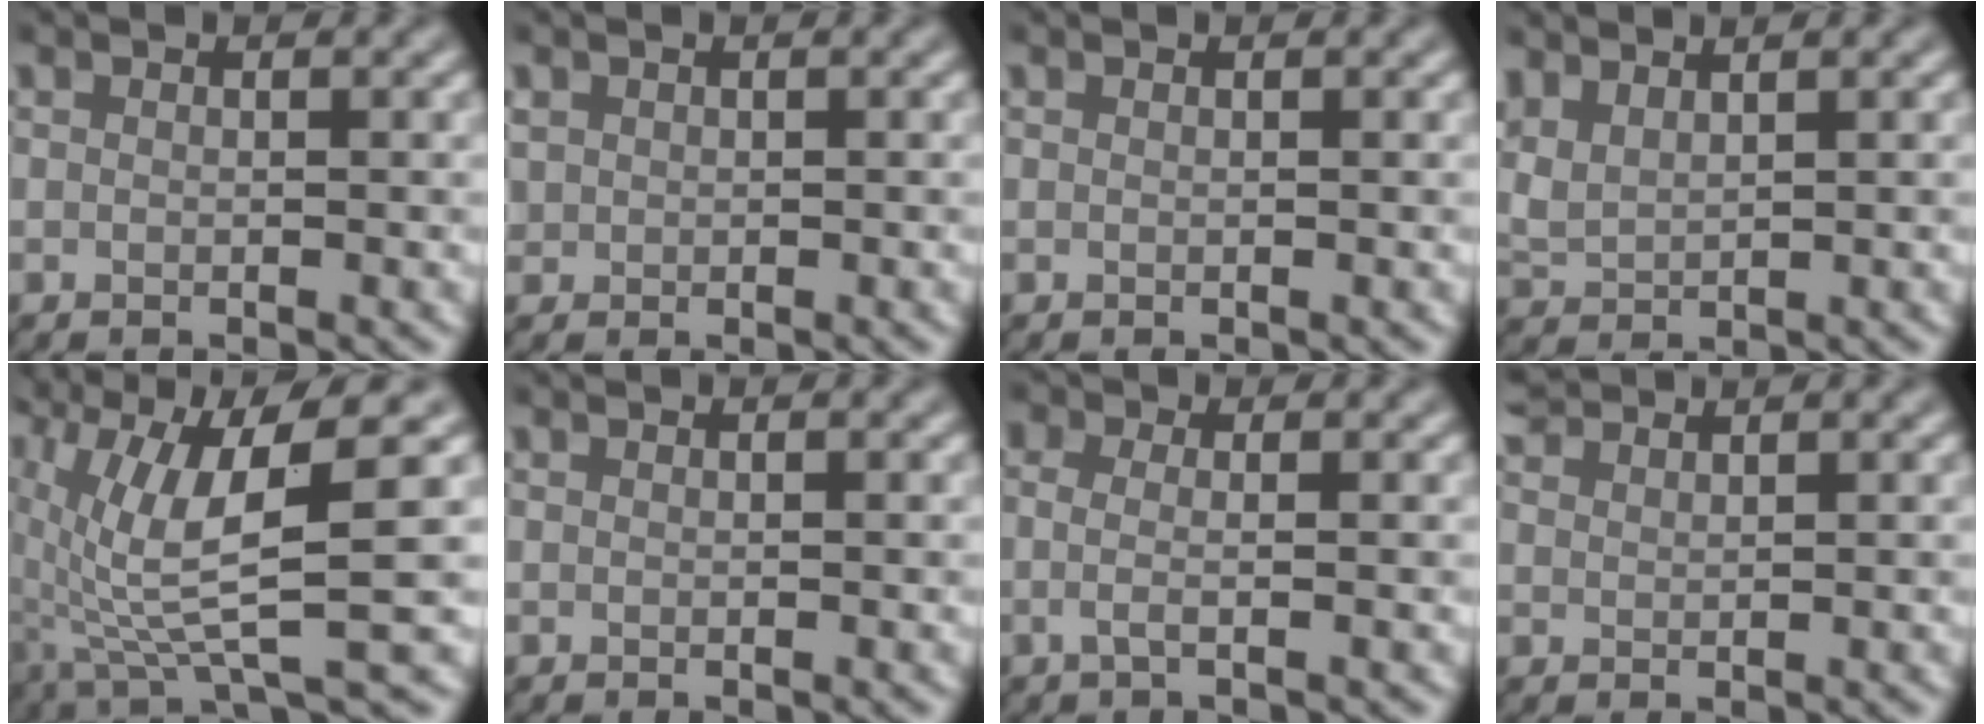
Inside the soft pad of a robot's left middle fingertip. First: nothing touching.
{"total": 0.9, "force": [0.3, 0.9, 0.1], "torque": [0.003, -0.002, 0.006]}
{"total": 0.0}
{"total": 3.3, "force": [2.5, 1.4, 1.8], "torque": [-0.047, 0.010, 0.056]}
{"total": 9.9, "force": [1.2, 2.6, 9.5], "torque": [-0.192, -0.010, 0.029]}
{"total": 0.0}
{"total": 1.9, "force": [0.0, 0.7, 1.7], "torque": [-0.032, -0.001, -0.015]}
{"total": 2.1, "force": [2.1, 0.1, 0.3], "torque": [-0.008, 0.007, 0.041]}